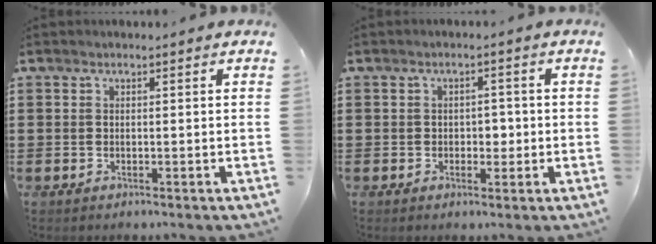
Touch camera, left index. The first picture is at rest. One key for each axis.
{"total": 2.2, "fx": -0.3, "fy": 1.6, "fz": 1.5, "tx": -0.033, "ty": 0.006, "tz": -0.010}